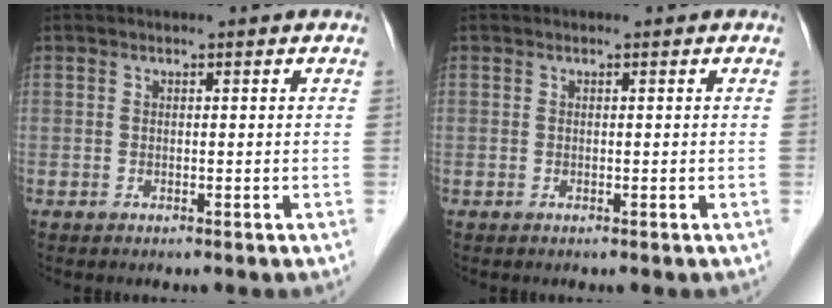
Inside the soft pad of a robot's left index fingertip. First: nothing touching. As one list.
[{"total": 0.0}]